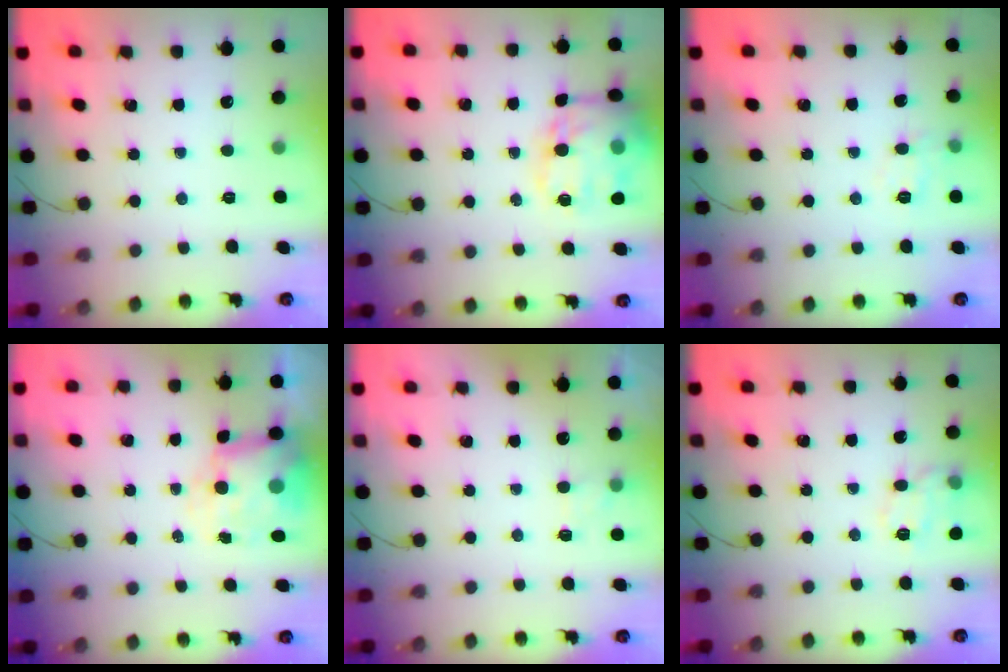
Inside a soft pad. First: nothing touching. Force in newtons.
{"total": 20.0, "press": 19.7, "slide": 3.4}
{"total": 7.6, "press": 7.5, "slide": 1.3}
{"total": 7.5, "press": 7.3, "slide": 1.3}
{"total": 2.4, "press": 1.9, "slide": 1.4}
{"total": 10.9, "press": 10.9, "slide": 0.1}